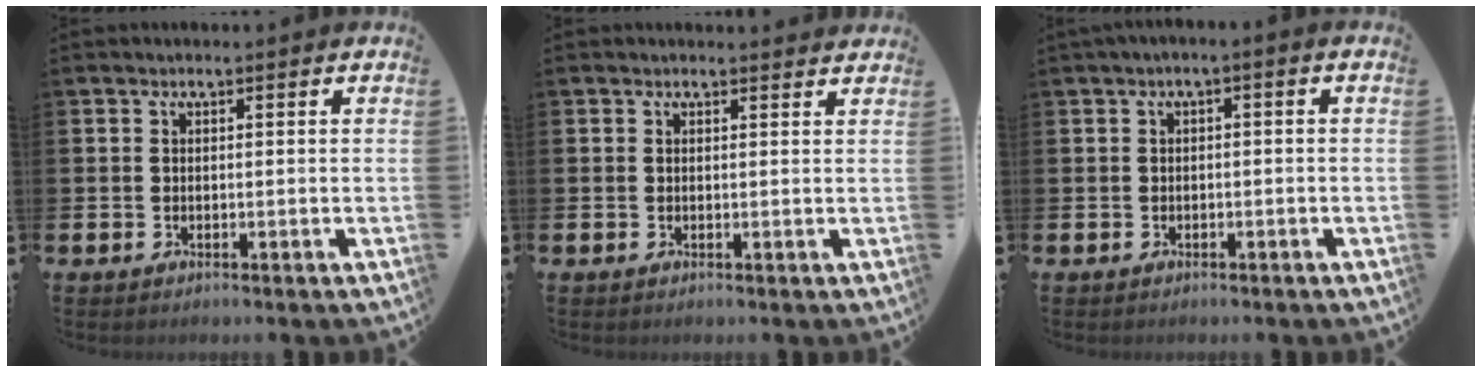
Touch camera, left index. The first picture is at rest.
{"total": 1.0, "force": [1.0, 0.0, 0.1], "torque": [0.008, -0.004, 0.017]}
{"total": 1.0, "force": [-0.6, 0.1, 0.8], "torque": [-0.020, 0.004, -0.011]}